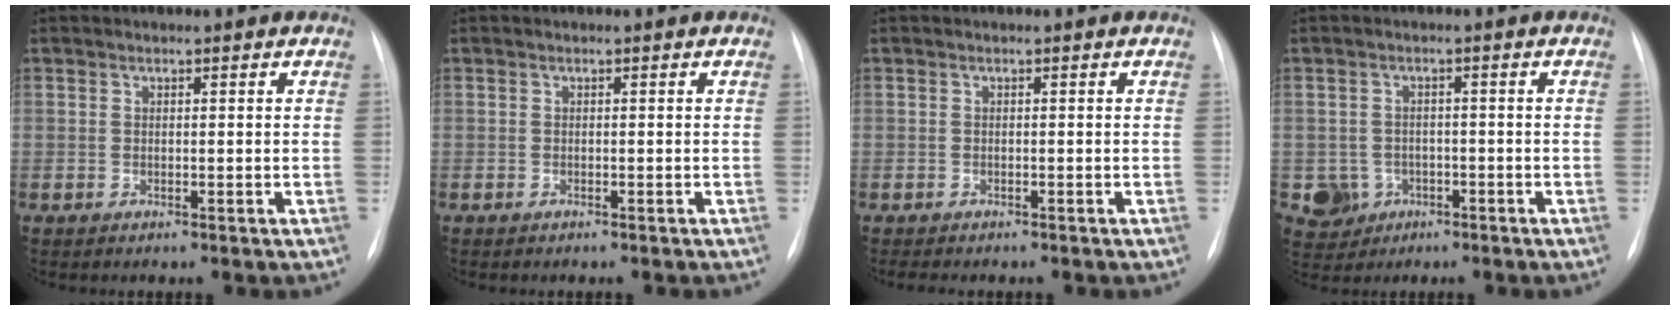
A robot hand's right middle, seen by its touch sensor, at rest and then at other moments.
{"total": 0.5, "force": [-0.5, 0.1, 0.2], "torque": [-0.004, -0.001, -0.010]}
{"total": 3.1, "force": [-2.6, 1.0, 1.4], "torque": [-0.020, -0.007, -0.029]}
{"total": 5.1, "force": [-1.8, 4.7, 0.4], "torque": [-0.006, 0.008, -0.025]}